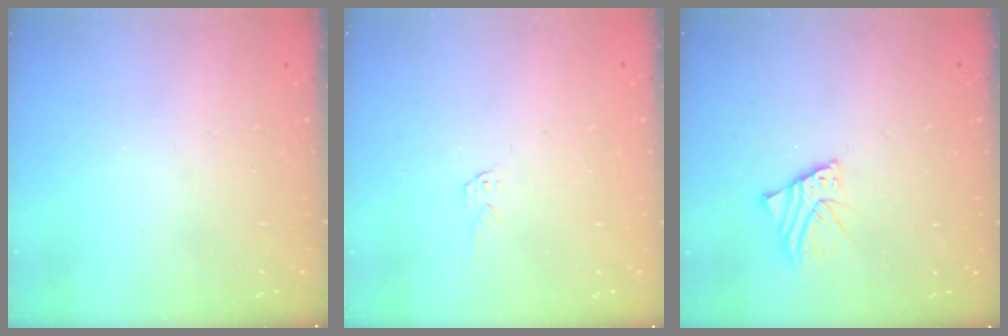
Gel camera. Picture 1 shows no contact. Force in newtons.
{"total": 3.4, "press": 3.4, "slide": 0.2}
{"total": 3.9, "press": 3.9, "slide": 0.6}